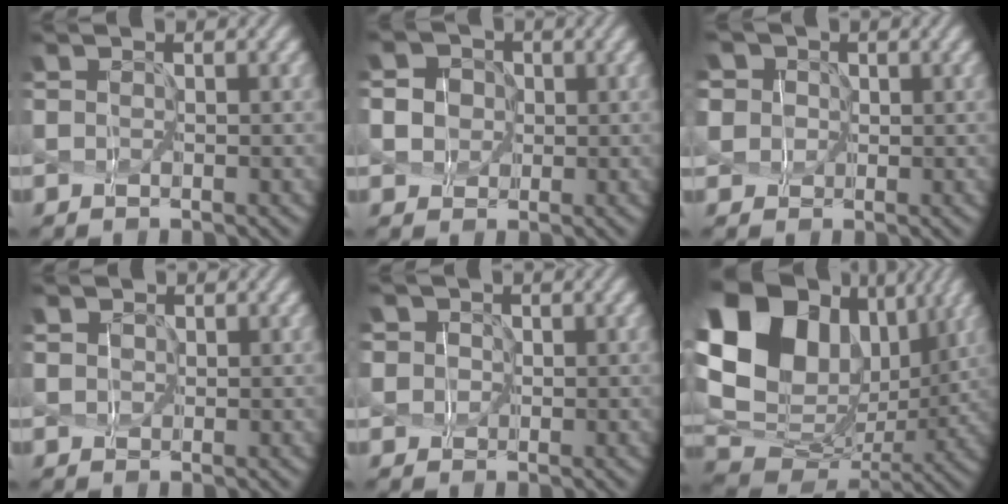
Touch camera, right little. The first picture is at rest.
{"total": 5.2, "force": [0.9, 4.8, 1.7], "torque": [-0.045, 0.037, 0.005]}
{"total": 7.6, "force": [2.9, 6.3, 3.2], "torque": [-0.071, 0.038, 0.021]}
{"total": 3.1, "force": [1.5, 2.2, 1.5], "torque": [-0.019, 0.020, 0.003]}
{"total": 6.0, "force": [2.3, 5.0, 2.3], "torque": [-0.047, 0.034, 0.004]}
{"total": 17.9, "force": [6.2, 12.4, 11.3], "torque": [-0.246, 0.028, 0.123]}